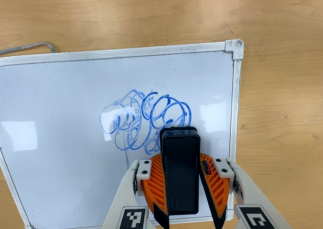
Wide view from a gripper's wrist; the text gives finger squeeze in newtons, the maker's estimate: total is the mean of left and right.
{"total": 13.5, "left": 14.6, "right": 12.4}